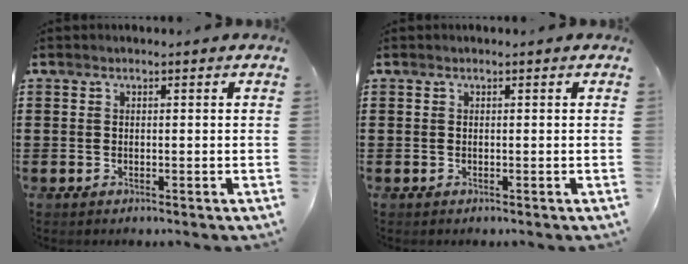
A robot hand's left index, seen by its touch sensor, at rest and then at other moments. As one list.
[{"total": 0.0}]